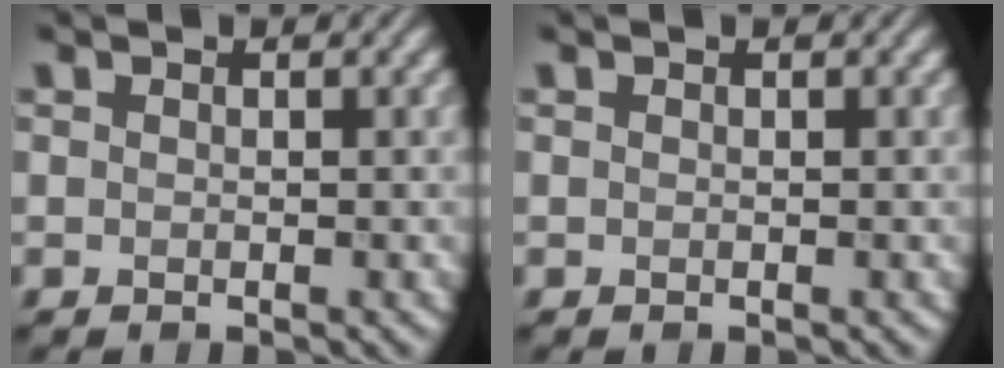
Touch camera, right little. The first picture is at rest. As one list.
[{"total": 0.0}]